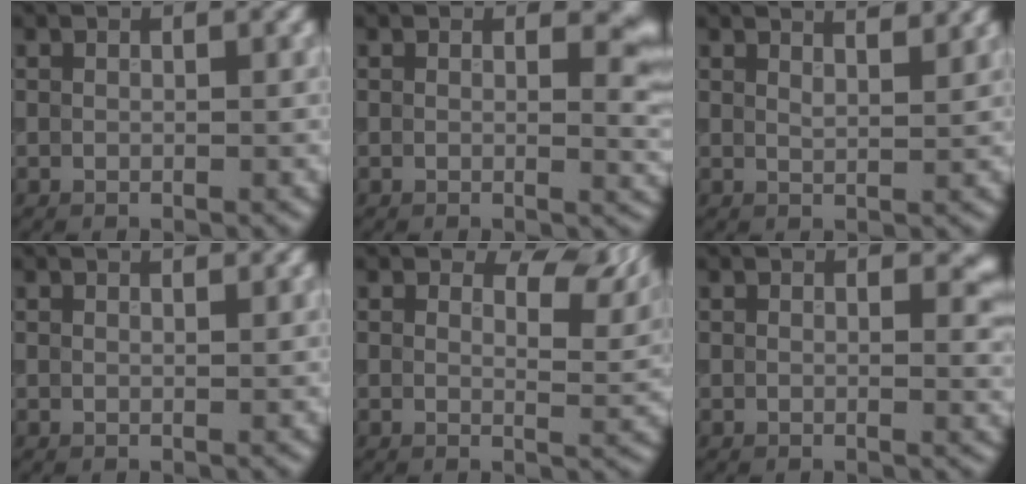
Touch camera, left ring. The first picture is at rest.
{"total": 3.0, "force": [0.9, 1.4, 2.4], "torque": [-0.019, -0.007, 0.011]}
{"total": 4.0, "force": [3.2, 1.3, 2.0], "torque": [-0.002, 0.025, 0.014]}
{"total": 1.1, "force": [1.0, 0.2, 0.4], "torque": [-0.006, -0.003, 0.007]}
{"total": 4.9, "force": [2.8, 2.4, 3.2], "torque": [-0.039, -0.004, 0.034]}
{"total": 1.7, "force": [0.7, 0.9, 1.3], "torque": [-0.007, -0.007, 0.009]}